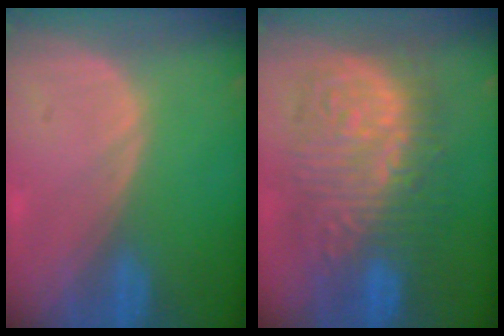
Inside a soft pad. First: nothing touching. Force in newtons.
{"total": 13.3, "press": 13.2, "slide": 1.3}